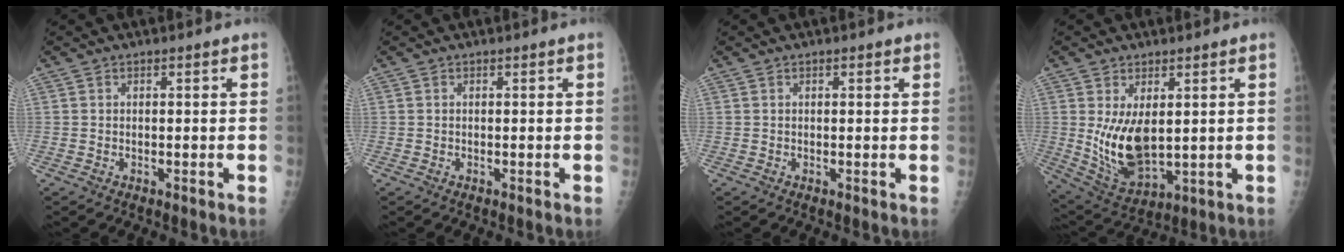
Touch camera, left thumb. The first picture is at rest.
{"total": 0.0}
{"total": 0.9, "force": [0.5, 0.4, 0.7], "torque": [-0.008, 0.000, 0.005]}
{"total": 11.0, "force": [1.4, 5.9, 9.2], "torque": [-0.155, -0.024, 0.045]}